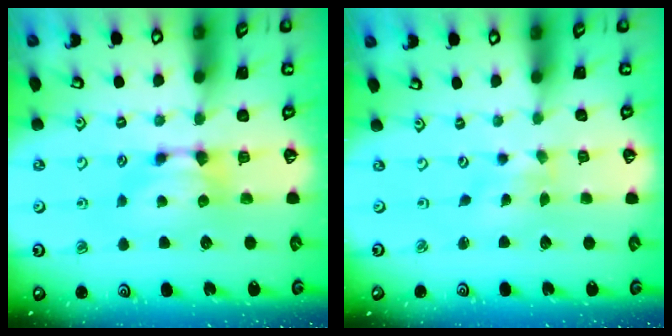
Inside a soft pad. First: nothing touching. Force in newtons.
{"total": 4.2, "press": 4.2, "slide": 0.8}